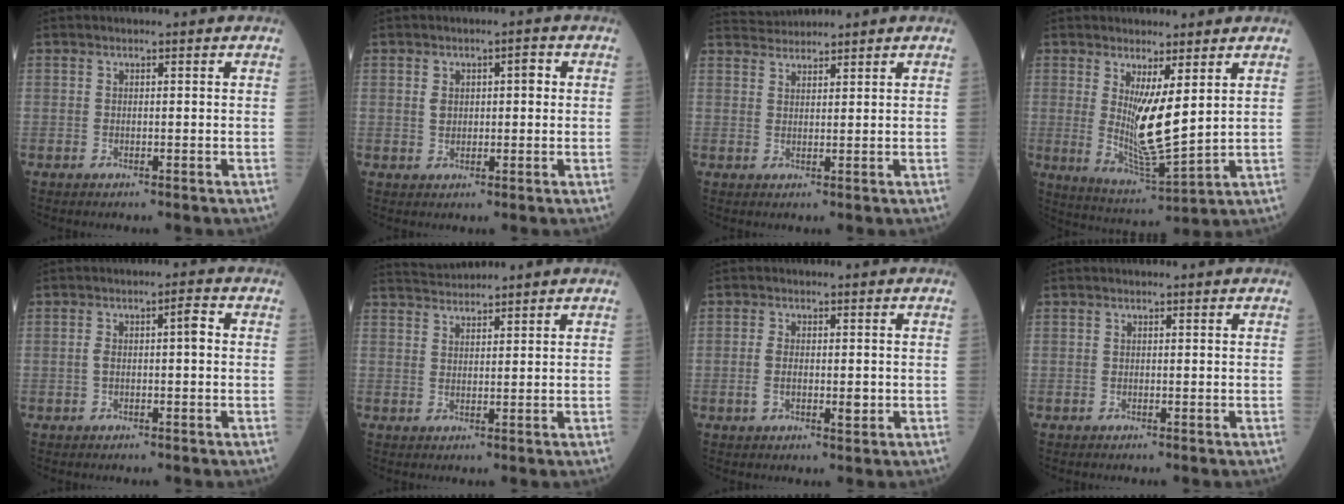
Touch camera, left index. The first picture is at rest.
{"total": 3.6, "force": [0.6, 2.2, 2.8], "torque": [-0.049, 0.019, 0.013]}
{"total": 3.2, "force": [3.1, -0.1, -0.3], "torque": [-0.009, 0.019, 0.066]}
{"total": 8.5, "force": [2.0, 0.9, 8.2], "torque": [-0.161, -0.033, 0.044]}
{"total": 3.4, "force": [-0.1, 0.8, 3.3], "torque": [-0.064, 0.014, -0.002]}
{"total": 3.5, "force": [3.4, -0.4, 0.0], "torque": [-0.011, 0.017, 0.071]}
{"total": 3.9, "force": [-0.7, 1.7, 3.4], "torque": [-0.069, -0.004, -0.012]}
{"total": 0.0}